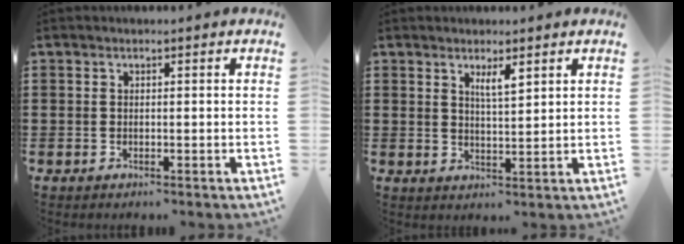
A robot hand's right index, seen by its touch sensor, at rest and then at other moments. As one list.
[{"total": 2.9, "force": [1.9, 0.6, 2.1], "torque": [-0.044, 0.003, 0.031]}]